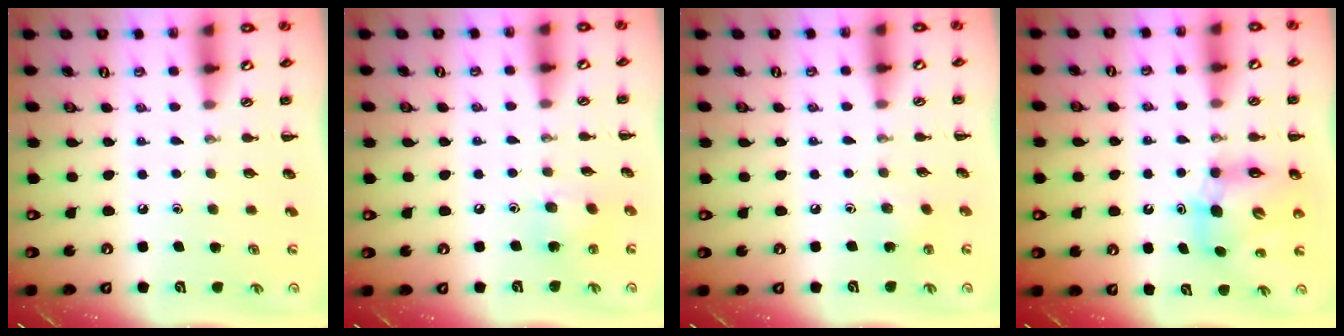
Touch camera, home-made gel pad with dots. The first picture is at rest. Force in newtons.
{"total": 6.4, "press": 6.2, "slide": 1.5}
{"total": 3.9, "press": 3.7, "slide": 1.3}
{"total": 9.5, "press": 9.2, "slide": 2.4}